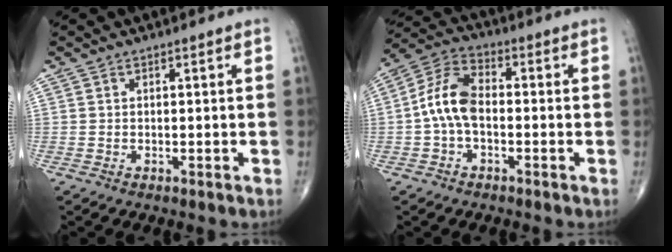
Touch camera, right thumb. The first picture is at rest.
{"total": 8.9, "force": [-1.0, 5.1, 7.3], "torque": [-0.142, 0.031, -0.029]}